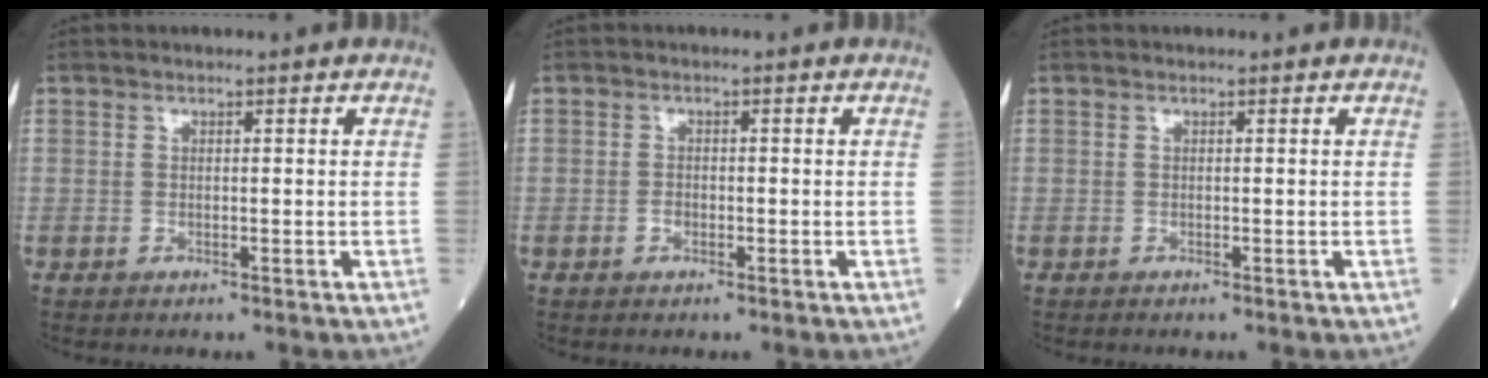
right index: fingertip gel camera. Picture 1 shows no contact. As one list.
[{"total": 1.1, "force": [-0.5, 0.7, 0.6], "torque": [-0.009, 0.003, -0.008]}, {"total": 0.0}]